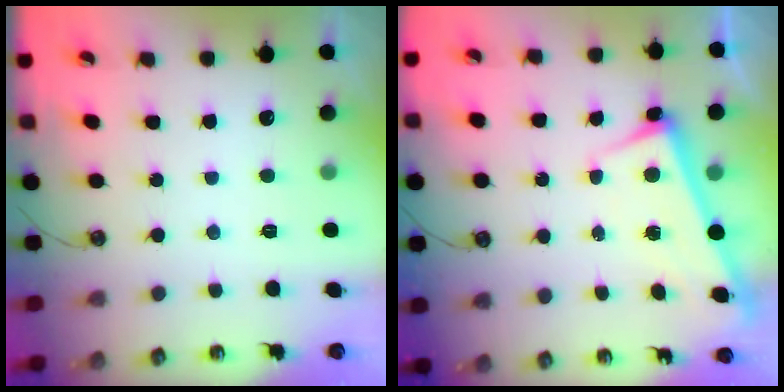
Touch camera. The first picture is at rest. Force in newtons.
{"total": 2.9, "press": 2.9, "slide": 0.4}